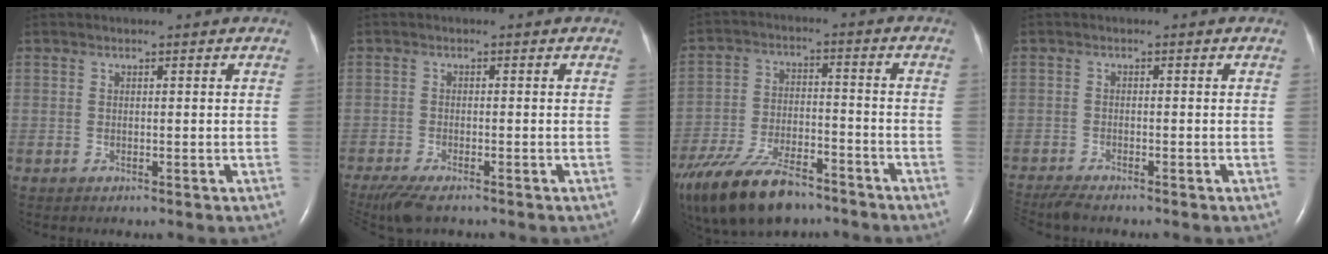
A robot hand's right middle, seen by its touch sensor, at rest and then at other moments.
{"total": 6.7, "force": [-5.3, 1.4, 3.9], "torque": [-0.074, -0.017, -0.090]}
{"total": 18.2, "force": [-13.5, 6.7, 10.1], "torque": [-0.228, -0.021, -0.236]}
{"total": 4.6, "force": [-4.2, 0.0, 1.8], "torque": [-0.035, -0.019, -0.075]}